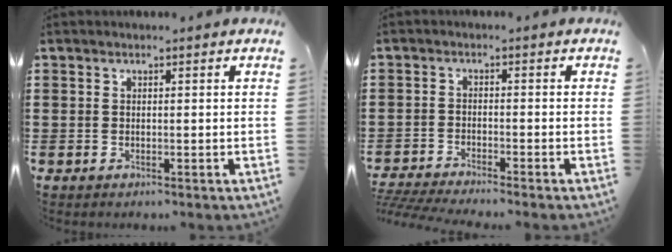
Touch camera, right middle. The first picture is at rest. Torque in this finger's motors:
{"motor_torque": [1.38, -0.76, 0.65, 0.21]}